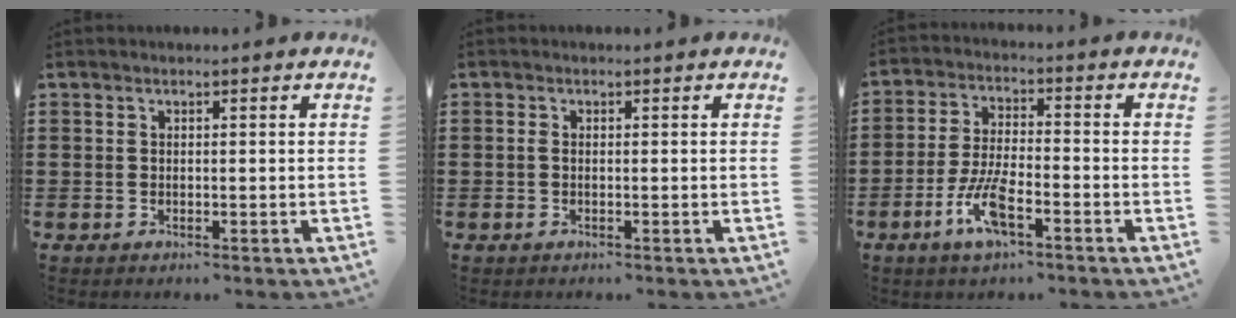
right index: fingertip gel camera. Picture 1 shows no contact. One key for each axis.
{"total": 0.8, "fx": -0.2, "fy": 0.1, "fz": 0.7, "tx": -0.016, "ty": -0.006, "tz": -0.002}
{"total": 7.7, "fx": -3.9, "fy": 2.3, "fz": 6.2, "tx": -0.147, "ty": -0.011, "tz": -0.076}